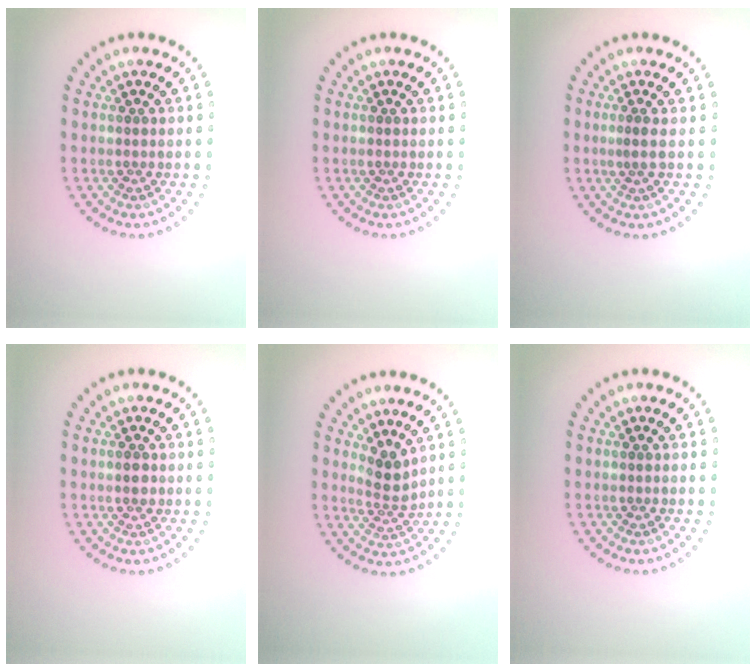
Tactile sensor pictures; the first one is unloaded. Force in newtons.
{"total": 0.0}
{"total": 0.8, "press": 0.4, "slide": 0.7}
{"total": 1.0, "press": 1.0, "slide": 0.0}
{"total": 2.3, "press": 1.7, "slide": 1.6}
{"total": 0.0}